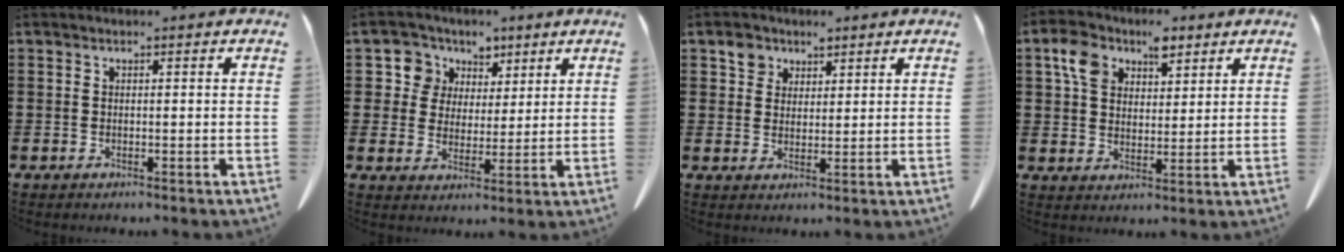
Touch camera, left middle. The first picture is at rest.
{"total": 6.5, "force": [3.4, 5.5, 0.3], "torque": [-0.049, -0.002, 0.062]}
{"total": 3.5, "force": [2.4, 2.4, 0.7], "torque": [-0.016, 0.005, 0.044]}
{"total": 7.3, "force": [4.4, 4.6, 3.8], "torque": [-0.087, 0.012, 0.079]}